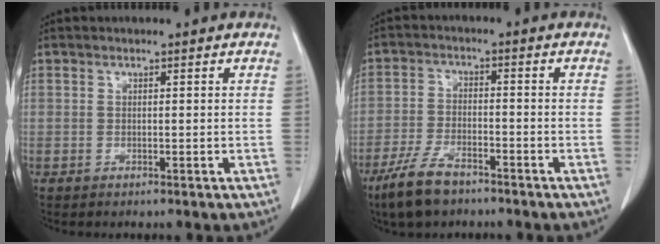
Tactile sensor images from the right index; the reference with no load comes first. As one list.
[{"total": 7.6, "force": [-5.6, 2.6, 4.4], "torque": [-0.099, -0.011, -0.105]}]